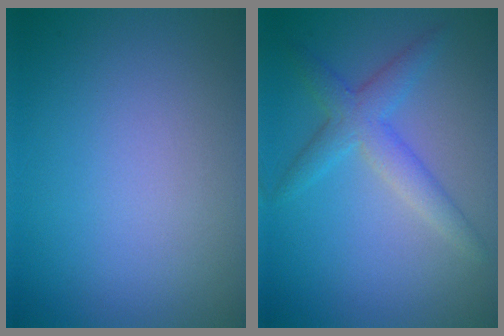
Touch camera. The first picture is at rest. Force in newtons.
{"total": 3.3, "press": 3.3, "slide": 0.3}